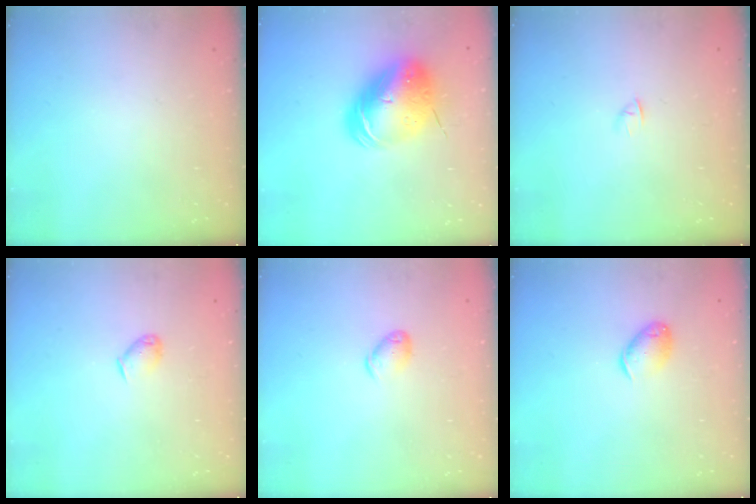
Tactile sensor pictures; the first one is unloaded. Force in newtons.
{"total": 15.9, "press": 15.7, "slide": 2.9}
{"total": 2.4, "press": 2.3, "slide": 0.7}
{"total": 3.8, "press": 3.8, "slide": 0.6}
{"total": 5.6, "press": 5.5, "slide": 0.9}
{"total": 8.9, "press": 8.9, "slide": 0.9}